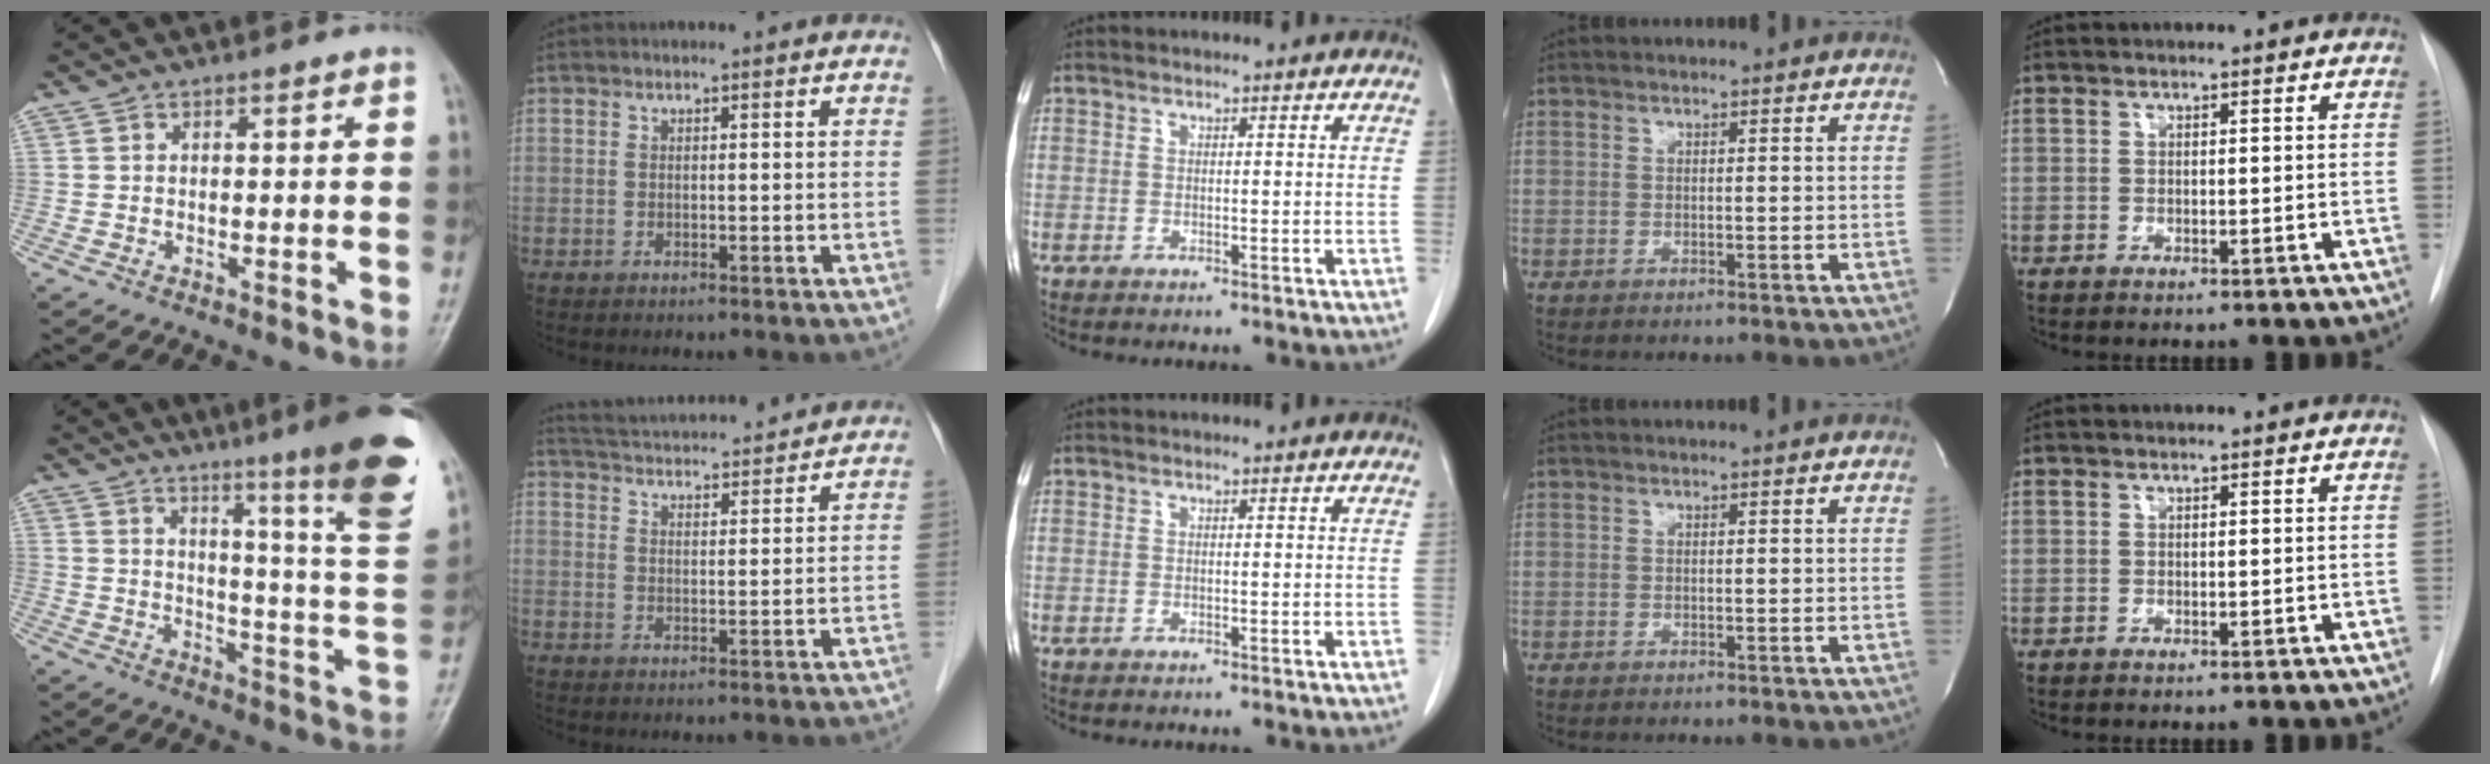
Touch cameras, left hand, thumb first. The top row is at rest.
{"thumb": {"total": 23.2, "force": [15.2, 1.4, 17.5], "torque": [-0.219, -0.092, 0.198]}, "index": {"total": 16.6, "force": [15.7, 1.7, 4.9], "torque": [-0.089, 0.033, 0.229]}}